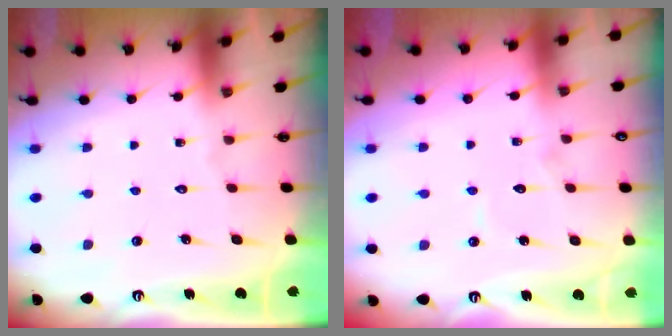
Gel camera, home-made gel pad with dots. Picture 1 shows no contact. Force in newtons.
{"total": 3.8, "press": 3.8, "slide": 0.3}